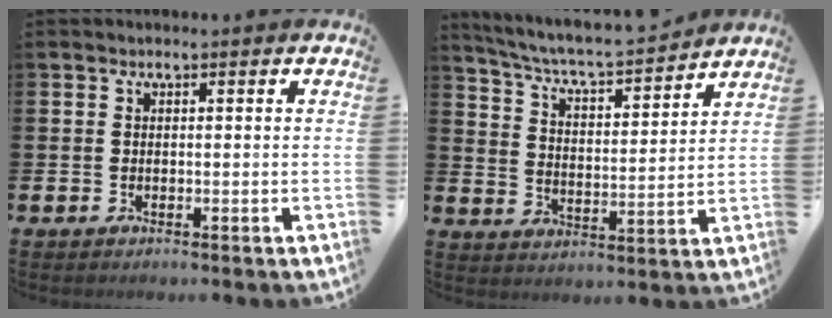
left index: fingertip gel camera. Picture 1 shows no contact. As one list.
[{"total": 6.3, "force": [6.0, 0.4, 1.7], "torque": [-0.060, -0.050, 0.100]}]